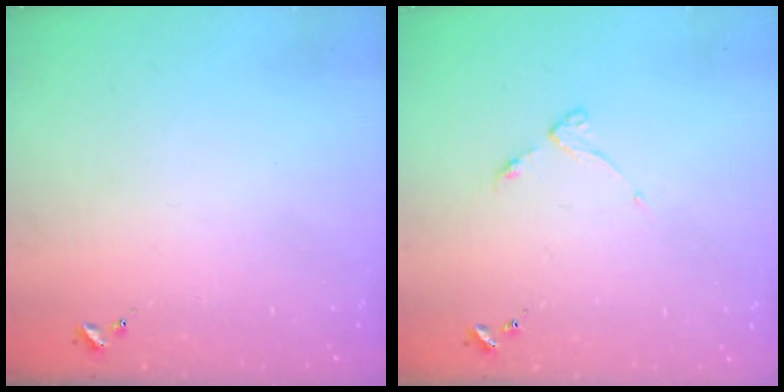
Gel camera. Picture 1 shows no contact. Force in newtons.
{"total": 3.5, "press": 3.5, "slide": 0.5}